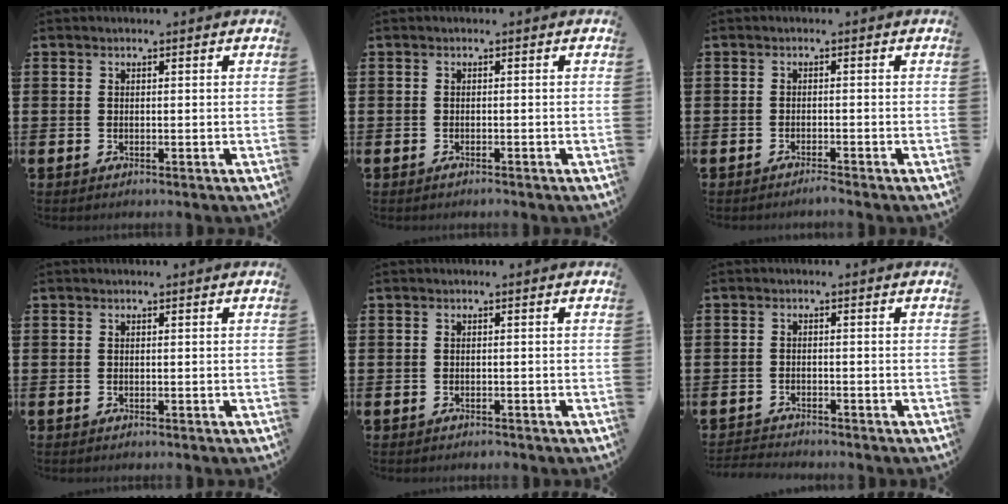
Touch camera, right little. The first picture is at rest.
{"total": 0.7, "force": [-0.5, 0.1, 0.4], "torque": [-0.009, -0.003, -0.009]}
{"total": 1.1, "force": [-1.0, -0.2, 0.2], "torque": [-0.005, -0.001, -0.021]}
{"total": 0.0}
{"total": 0.6, "force": [-0.6, 0.1, 0.0], "torque": [-0.002, -0.003, -0.011]}
{"total": 1.6, "force": [-1.6, 0.0, -0.2], "torque": [-0.002, 0.003, -0.034]}